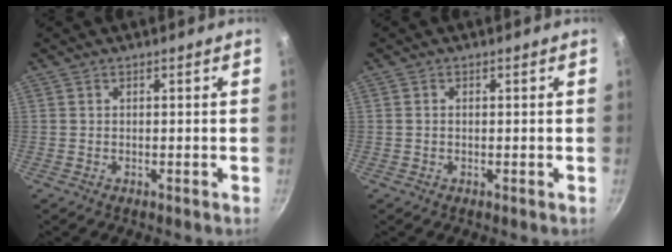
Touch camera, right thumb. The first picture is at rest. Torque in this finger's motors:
{"motor_torque": [-0.67, -0.05, -0.13, 0.07, -0.03]}